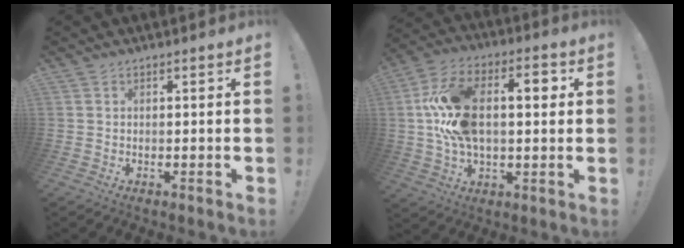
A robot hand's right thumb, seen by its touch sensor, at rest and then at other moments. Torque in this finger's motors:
{"motor_torque": [1.98, 3.03, 0.73, 0.67, 0.45]}